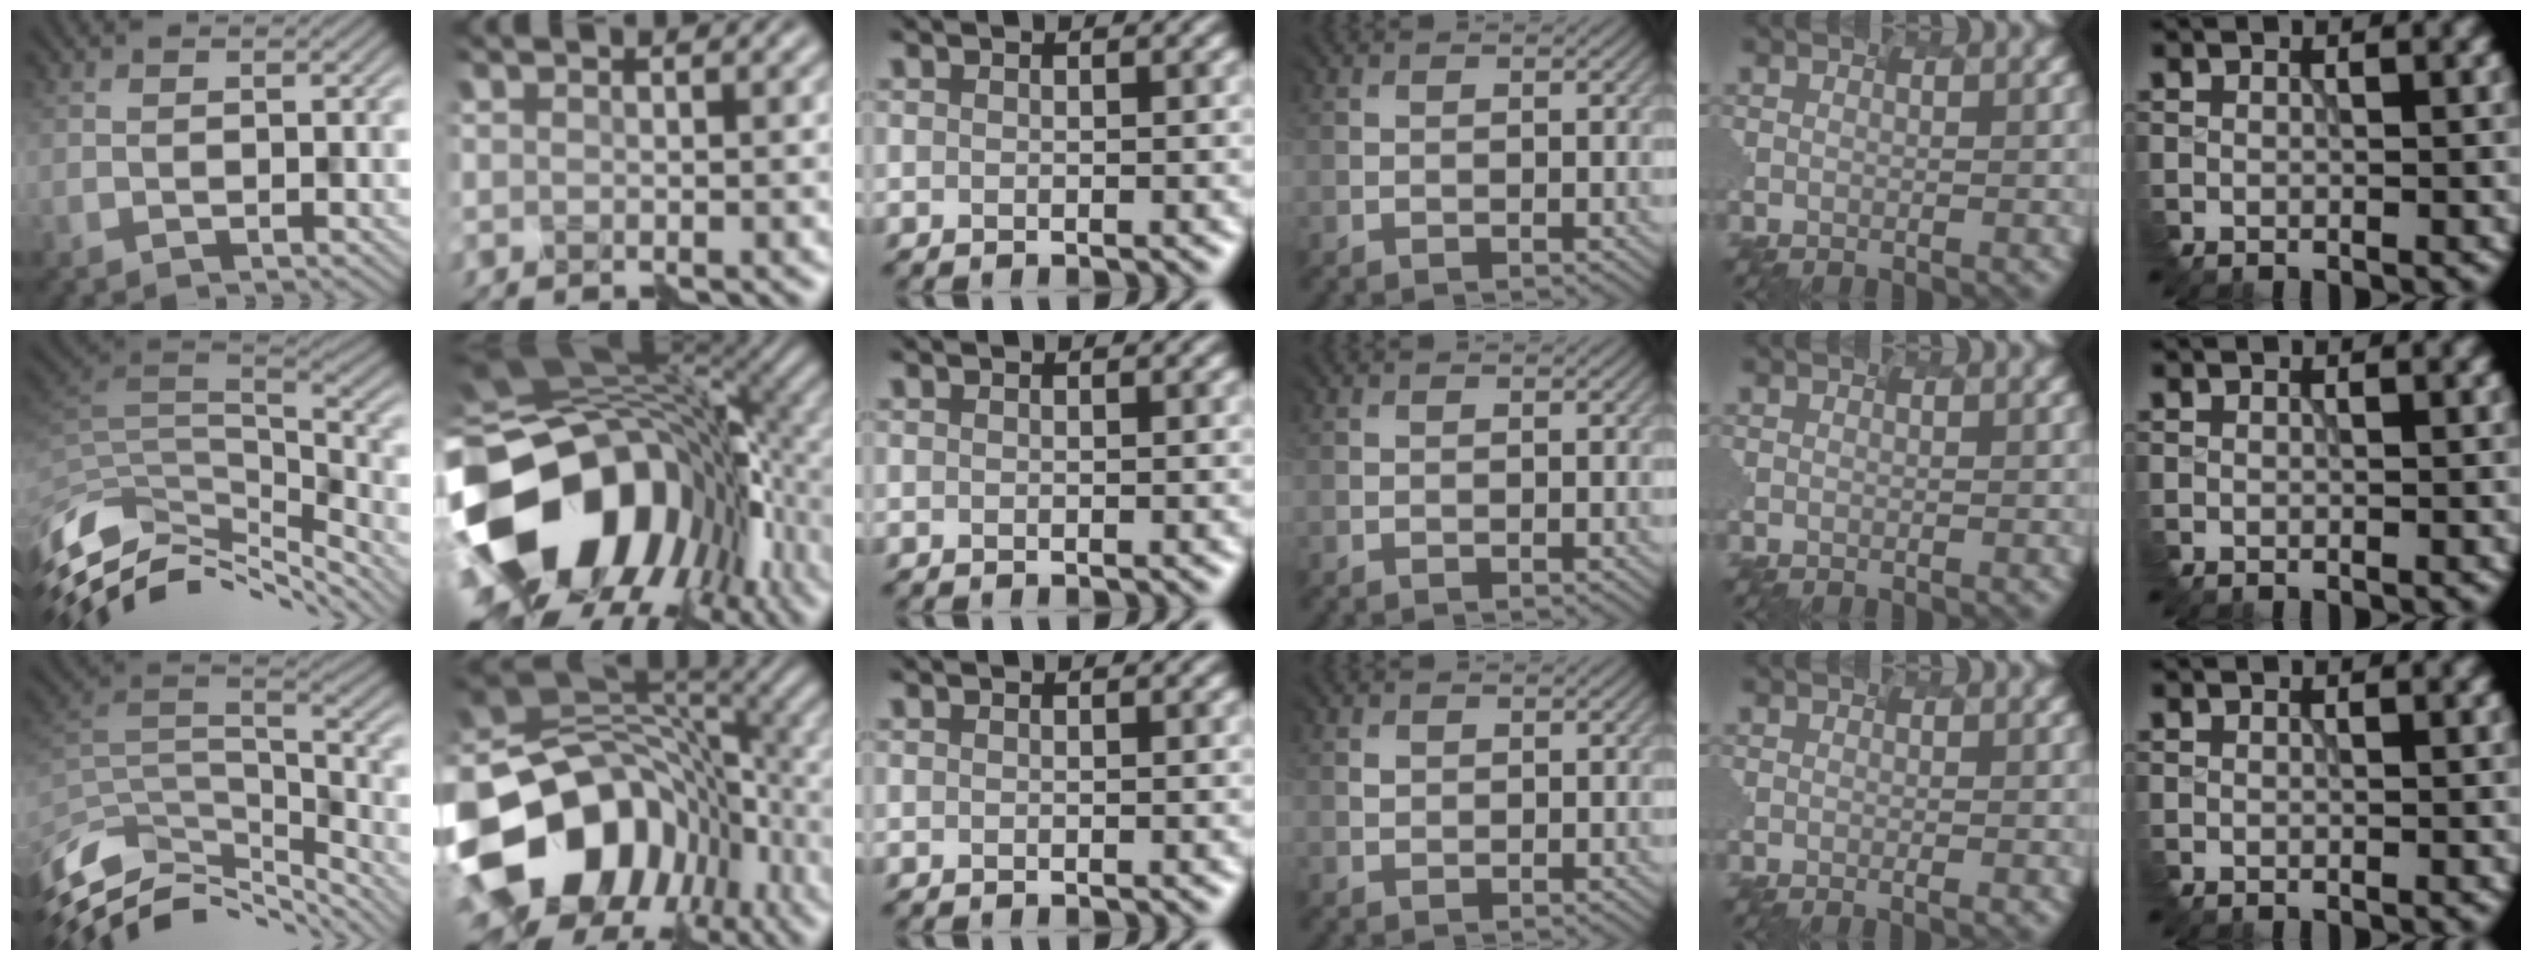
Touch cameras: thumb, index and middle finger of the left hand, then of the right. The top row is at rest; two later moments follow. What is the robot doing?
{"motion": "disassemble", "object": "puzzle pieces"}